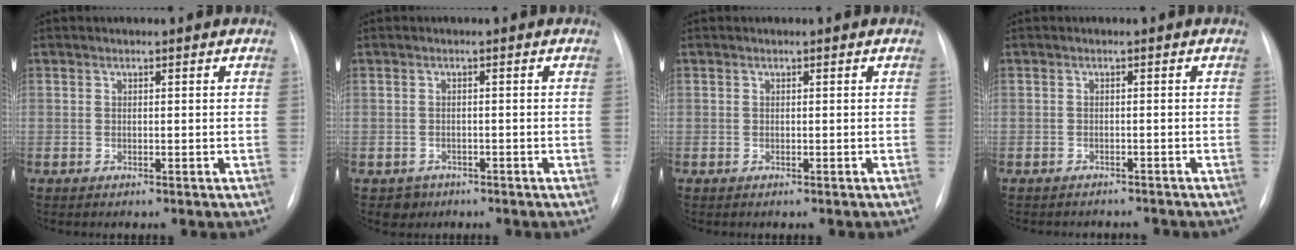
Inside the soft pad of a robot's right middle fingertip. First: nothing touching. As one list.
[{"total": 2.4, "force": [-1.5, 1.9, 0.0], "torque": [0.000, 0.008, -0.020]}, {"total": 0.0}, {"total": 4.9, "force": [-4.4, 2.0, 0.6], "torque": [-0.002, 0.003, -0.051]}]